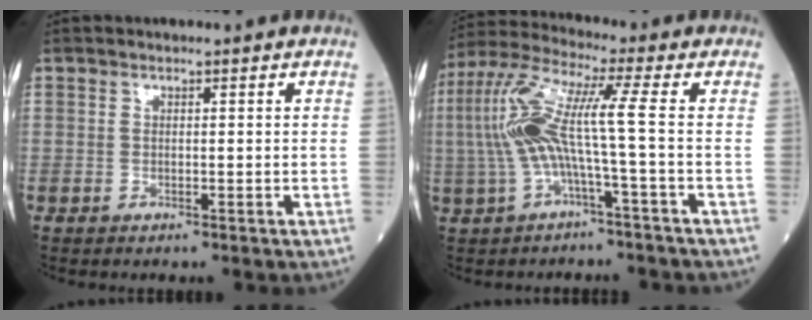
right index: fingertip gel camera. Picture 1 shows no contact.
{"total": 10.0, "force": [-1.2, -0.3, 9.9], "torque": [-0.222, 0.030, -0.028]}